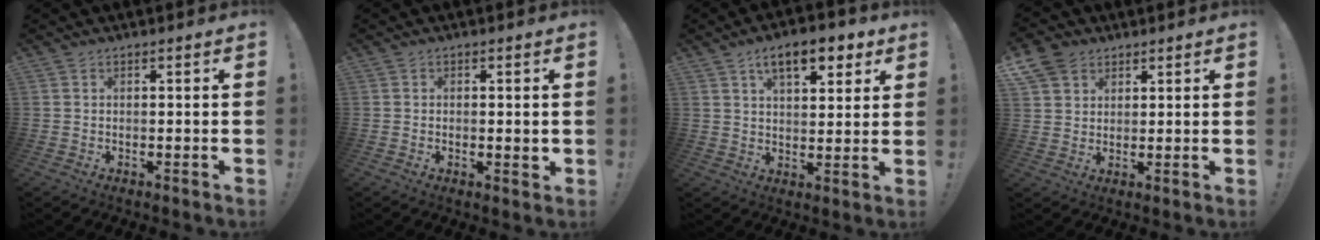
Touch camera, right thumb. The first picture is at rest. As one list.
[{"total": 1.5, "force": [0.1, 0.7, 1.3], "torque": [-0.019, 0.000, 0.003]}, {"total": 10.9, "force": [6.0, 4.6, 7.9], "torque": [-0.107, -0.020, 0.102]}, {"total": 7.4, "force": [4.4, 5.4, 2.3], "torque": [-0.041, -0.020, 0.089]}]